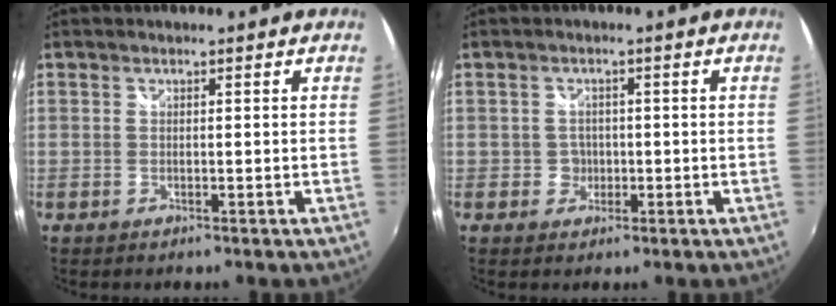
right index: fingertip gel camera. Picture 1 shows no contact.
{"total": 2.5, "force": [-0.7, 2.4, 0.2], "torque": [-0.002, 0.003, -0.010]}